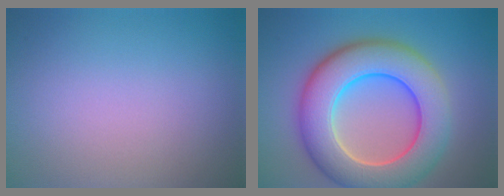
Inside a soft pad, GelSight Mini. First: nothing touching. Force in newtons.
{"total": 10.8, "press": 10.8, "slide": 0.4}